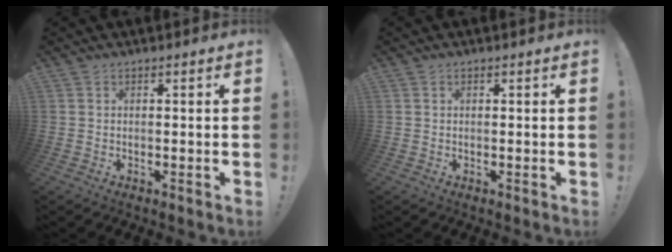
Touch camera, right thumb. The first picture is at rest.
{"total": 0.0}